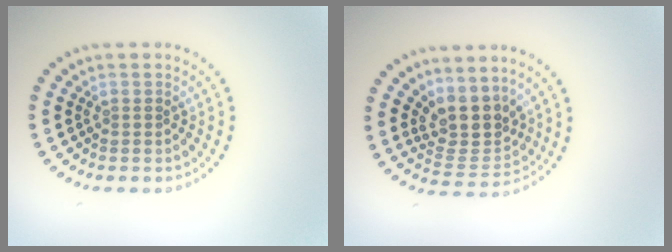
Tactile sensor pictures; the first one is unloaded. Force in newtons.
{"total": 3.9, "press": 3.2, "slide": 2.3}